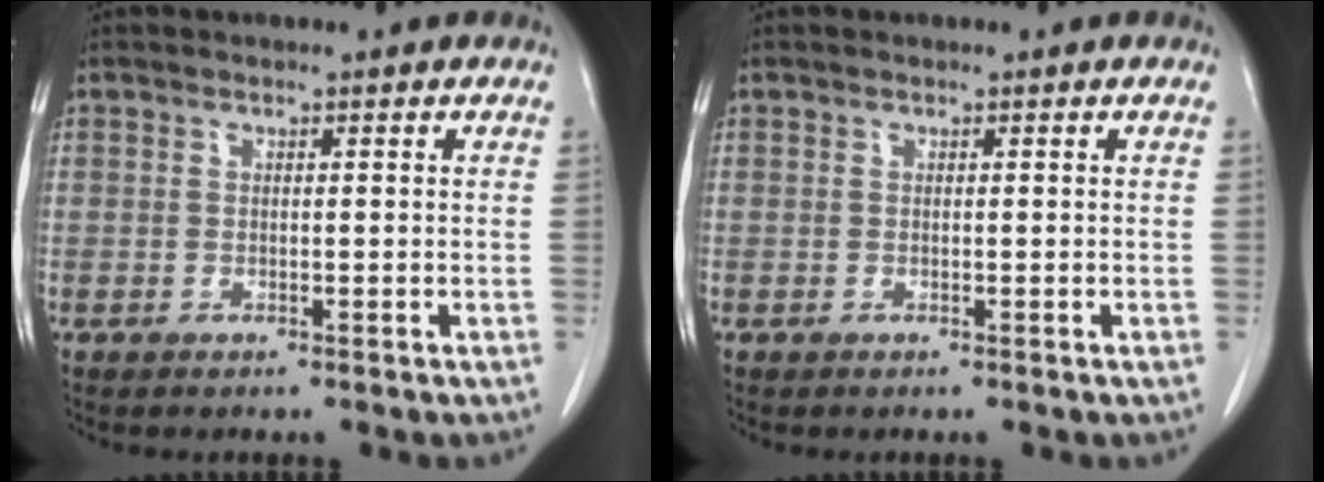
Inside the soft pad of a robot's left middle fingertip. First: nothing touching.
{"total": 0.0}